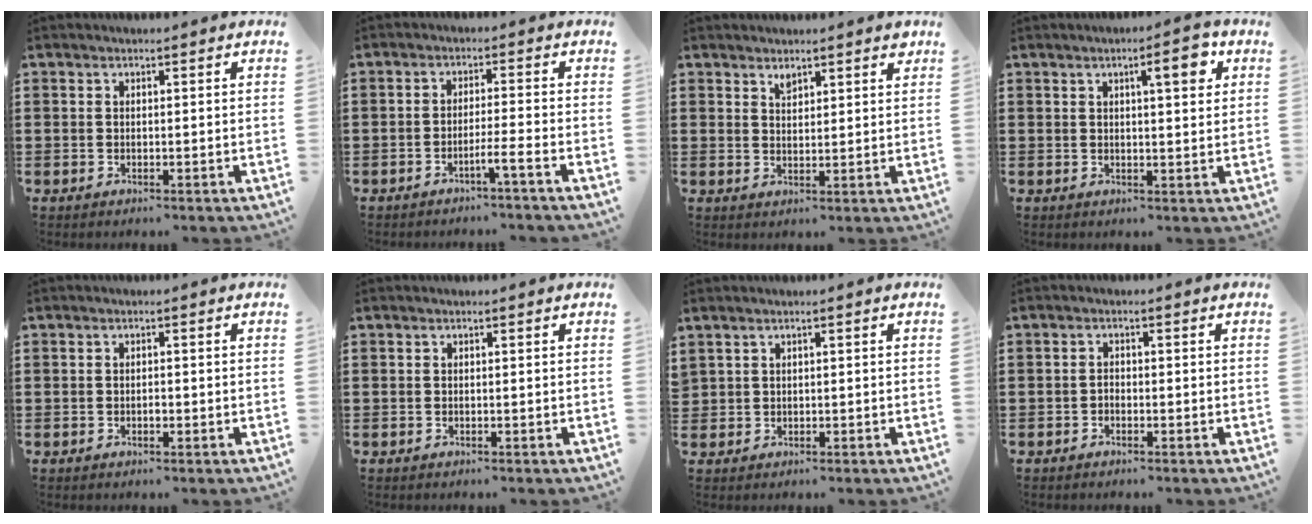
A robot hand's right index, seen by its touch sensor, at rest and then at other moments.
{"total": 3.0, "force": [-2.3, -0.5, 1.8], "torque": [-0.032, -0.002, -0.044]}
{"total": 2.1, "force": [1.8, 0.9, 0.6], "torque": [0.001, -0.004, 0.032]}
{"total": 4.8, "force": [2.1, 1.0, 4.2], "torque": [-0.055, -0.004, 0.025]}
{"total": 0.9, "force": [-0.4, 0.4, 0.7], "torque": [-0.015, -0.005, -0.005]}
{"total": 0.0}
{"total": 0.8, "force": [0.5, 0.6, 0.2], "torque": [-0.006, 0.002, 0.009]}
{"total": 0.8, "force": [-0.5, 0.5, 0.4], "torque": [-0.009, -0.001, -0.010]}